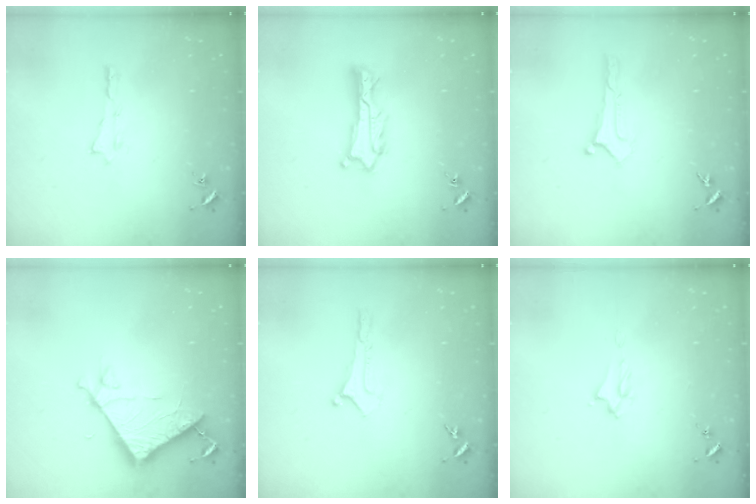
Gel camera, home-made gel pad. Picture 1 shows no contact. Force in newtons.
{"total": 2.2, "press": 2.2, "slide": 0.2}
{"total": 0.0}
{"total": 7.2, "press": 7.2, "slide": 0.4}
{"total": 0.0}
{"total": 1.6, "press": 1.6, "slide": 0.2}